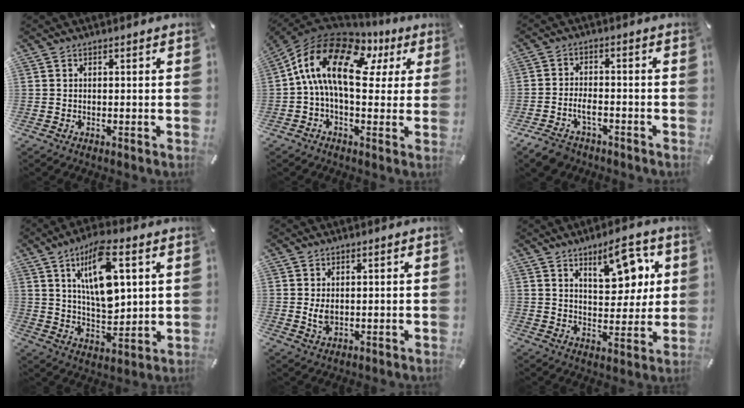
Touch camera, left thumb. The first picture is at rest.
{"total": 17.7, "force": [3.7, 9.8, 14.3], "torque": [-0.295, -0.009, 0.055]}
{"total": 5.7, "force": [-3.2, 3.3, 3.3], "torque": [-0.071, 0.012, -0.061]}
{"total": 14.6, "force": [5.9, 6.4, 11.7], "torque": [-0.220, -0.014, 0.095]}
{"total": 3.3, "force": [0.6, 2.0, 2.5], "torque": [-0.066, -0.003, 0.007]}
{"total": 11.8, "force": [7.1, 5.6, 7.5], "torque": [-0.088, -0.038, 0.118]}